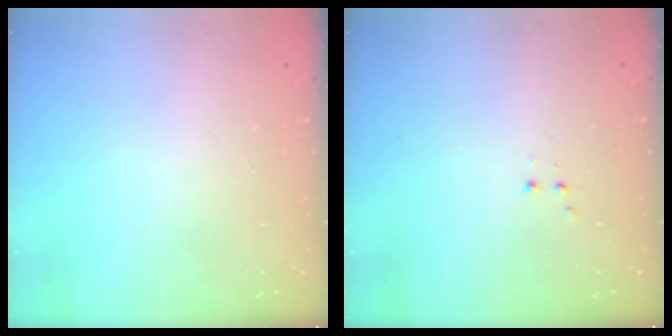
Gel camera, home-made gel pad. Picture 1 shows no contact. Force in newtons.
{"total": 2.8, "press": 2.8, "slide": 0.6}